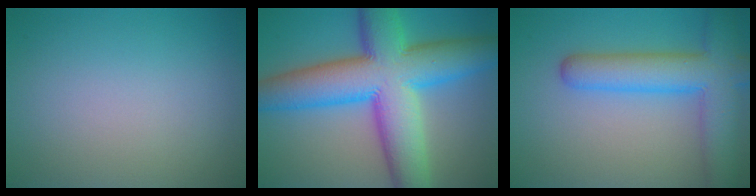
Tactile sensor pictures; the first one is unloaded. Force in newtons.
{"total": 13.9, "press": 13.9, "slide": 0.2}
{"total": 6.5, "press": 6.5, "slide": 0.3}